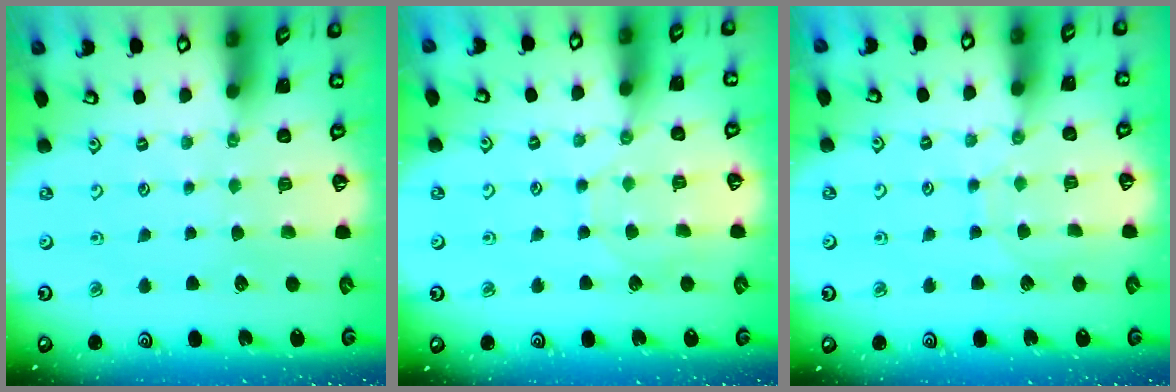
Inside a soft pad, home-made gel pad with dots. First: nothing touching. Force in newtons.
{"total": 4.6, "press": 4.6, "slide": 0.5}
{"total": 5.3, "press": 5.3, "slide": 0.6}